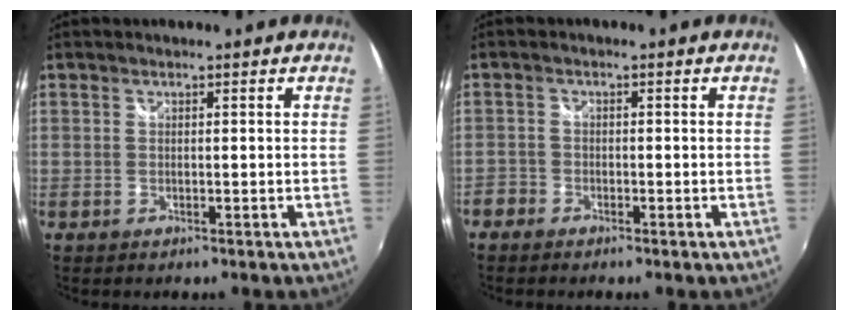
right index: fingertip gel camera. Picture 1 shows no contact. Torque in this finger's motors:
{"motor_torque": [0.07, -0.05, -0.02, 0.00]}